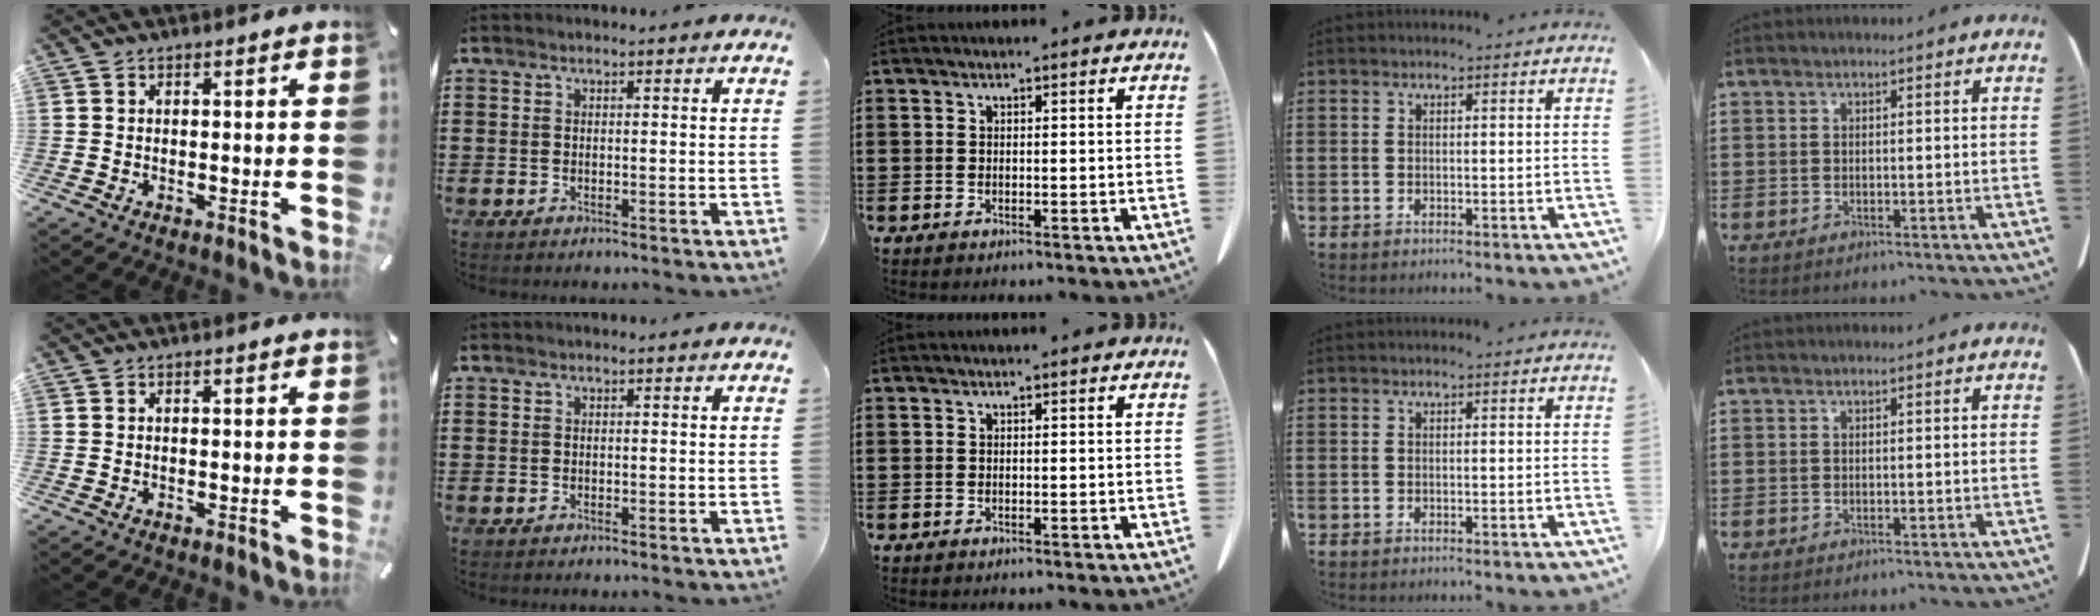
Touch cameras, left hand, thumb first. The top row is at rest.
{}